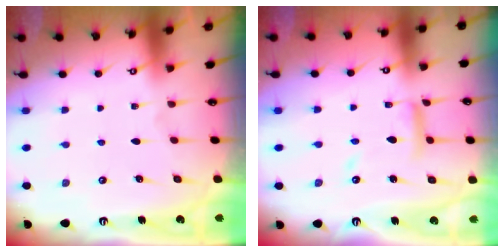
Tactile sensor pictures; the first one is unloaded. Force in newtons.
{"total": 11.6, "press": 11.5, "slide": 1.1}